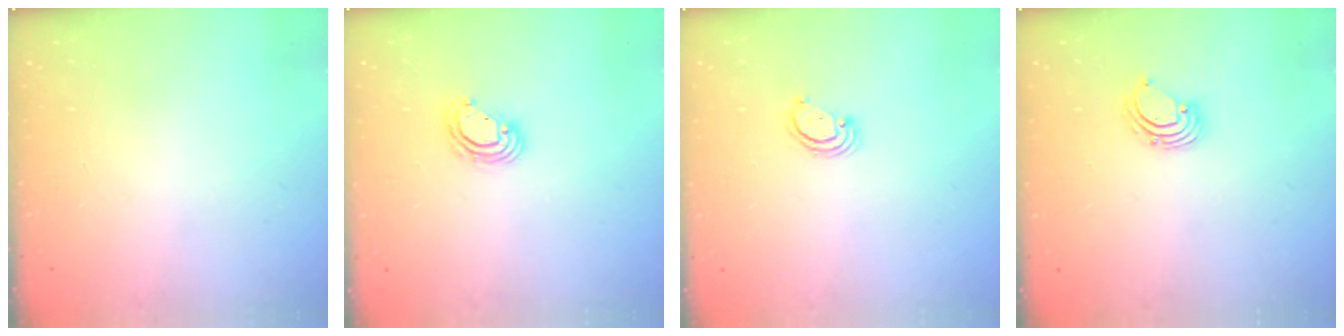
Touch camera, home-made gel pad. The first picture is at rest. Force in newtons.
{"total": 6.6, "press": 6.6, "slide": 0.9}
{"total": 2.3, "press": 2.3, "slide": 0.2}
{"total": 2.2, "press": 2.2, "slide": 0.2}